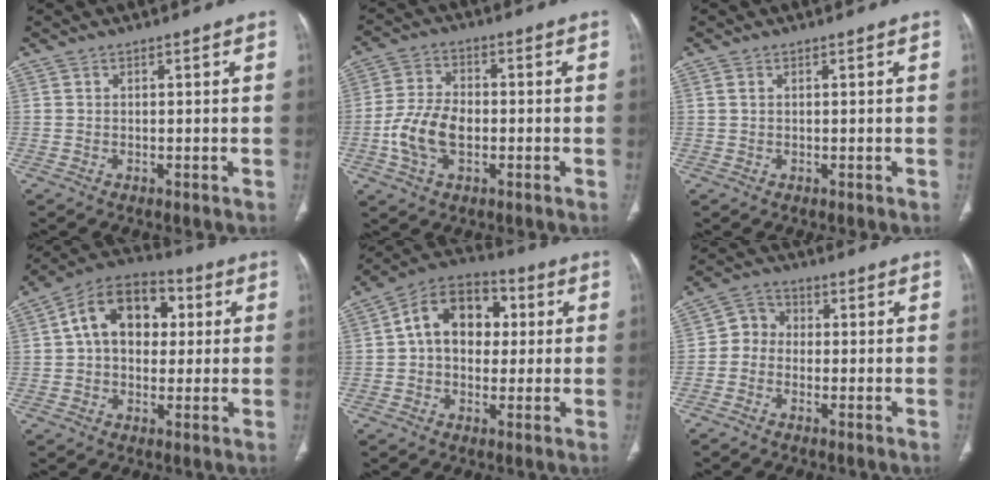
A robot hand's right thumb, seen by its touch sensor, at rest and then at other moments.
{"total": 9.6, "force": [-2.1, 5.9, 7.3], "torque": [-0.146, 0.014, -0.041]}
{"total": 0.7, "force": [0.2, 0.5, 0.4], "torque": [-0.010, 0.001, 0.003]}
{"total": 14.8, "force": [2.8, 10.3, 10.2], "torque": [-0.130, 0.022, 0.035]}
{"total": 13.8, "force": [2.1, 10.0, 9.3], "torque": [-0.111, 0.025, 0.022]}
{"total": 5.0, "force": [-0.9, 4.4, 2.1], "torque": [-0.014, 0.016, -0.034]}